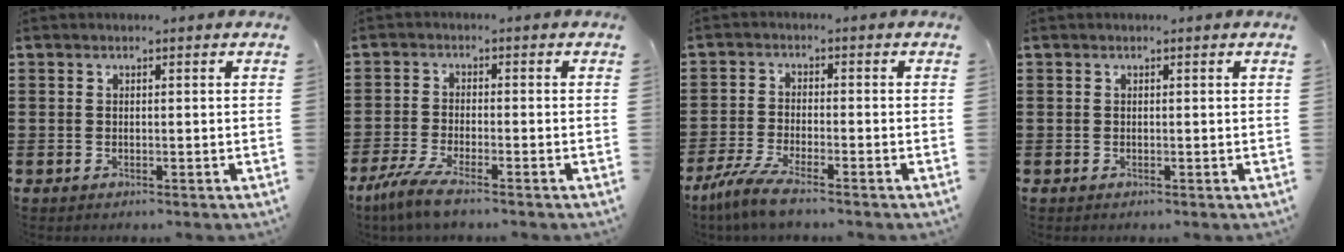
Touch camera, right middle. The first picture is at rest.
{"total": 4.4, "force": [-3.3, 0.1, 2.9], "torque": [-0.084, -0.021, -0.070]}
{"total": 4.7, "force": [-3.7, 0.1, 2.9], "torque": [-0.084, -0.021, -0.078]}
{"total": 0.0}